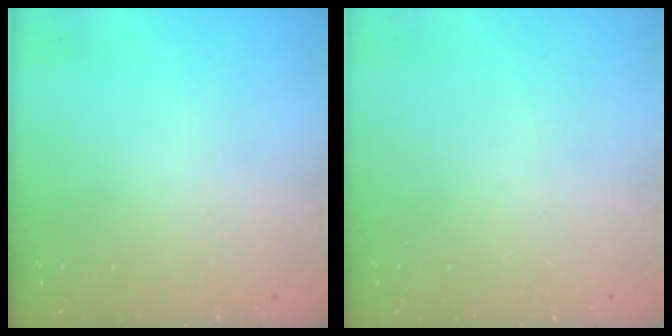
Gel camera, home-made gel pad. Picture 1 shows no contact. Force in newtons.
{"total": 0.0}